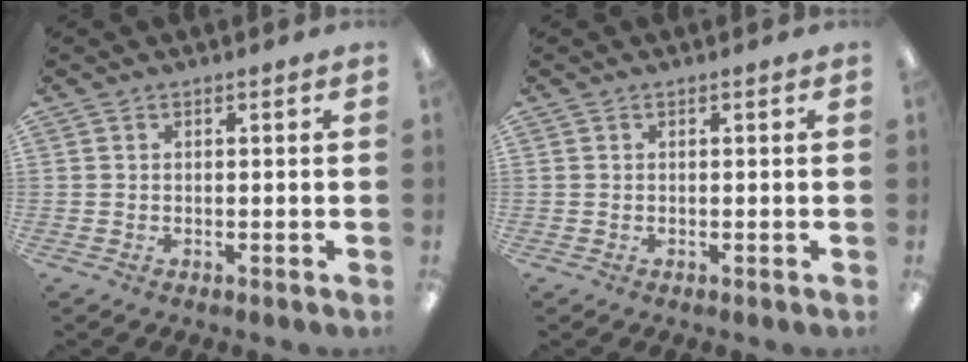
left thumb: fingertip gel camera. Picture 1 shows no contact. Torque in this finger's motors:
{"motor_torque": [-0.01, -0.01, 0.13, -0.08, 0.00]}